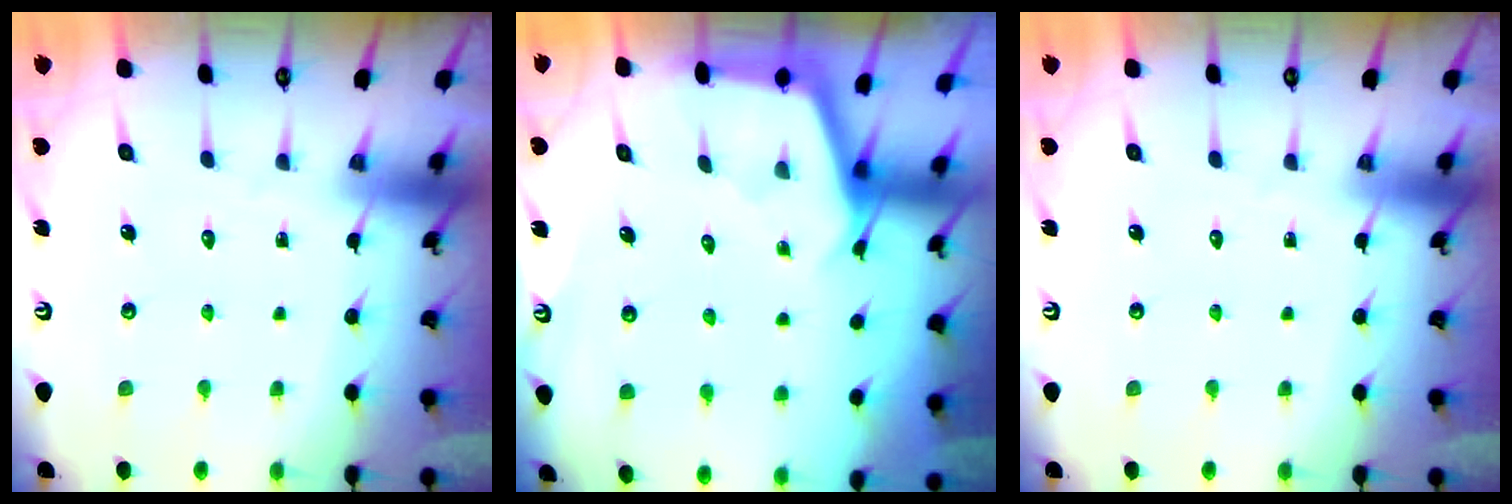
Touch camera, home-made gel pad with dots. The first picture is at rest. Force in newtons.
{"total": 2.7, "press": 2.7, "slide": 0.3}
{"total": 0.0}